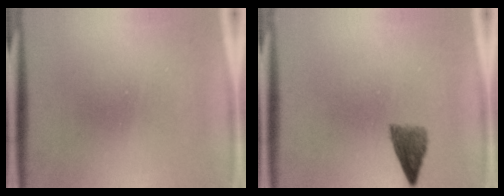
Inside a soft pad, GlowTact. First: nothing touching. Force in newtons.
{"total": 3.0}